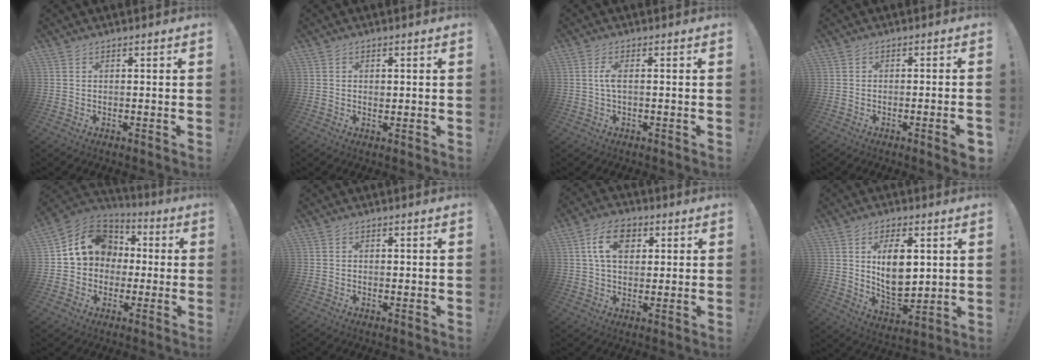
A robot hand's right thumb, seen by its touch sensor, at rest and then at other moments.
{"total": 0.9, "force": [0.5, 0.5, 0.6], "torque": [-0.004, -0.002, 0.007]}
{"total": 2.9, "force": [-0.1, 0.6, 2.8], "torque": [-0.062, 0.002, -0.007]}
{"total": 3.9, "force": [-1.6, 0.0, 3.6], "torque": [-0.051, -0.001, -0.021]}
{"total": 13.9, "force": [2.9, 11.9, 6.5], "torque": [-0.085, 0.002, 0.062]}
{"total": 0.5, "force": [0.4, 0.3, 0.2], "torque": [0.003, -0.003, 0.006]}
{"total": 10.5, "force": [4.1, 6.8, 7.0], "torque": [-0.104, 0.005, 0.074]}
{"total": 12.4, "force": [3.5, 6.9, 9.7], "torque": [-0.164, -0.022, 0.058]}